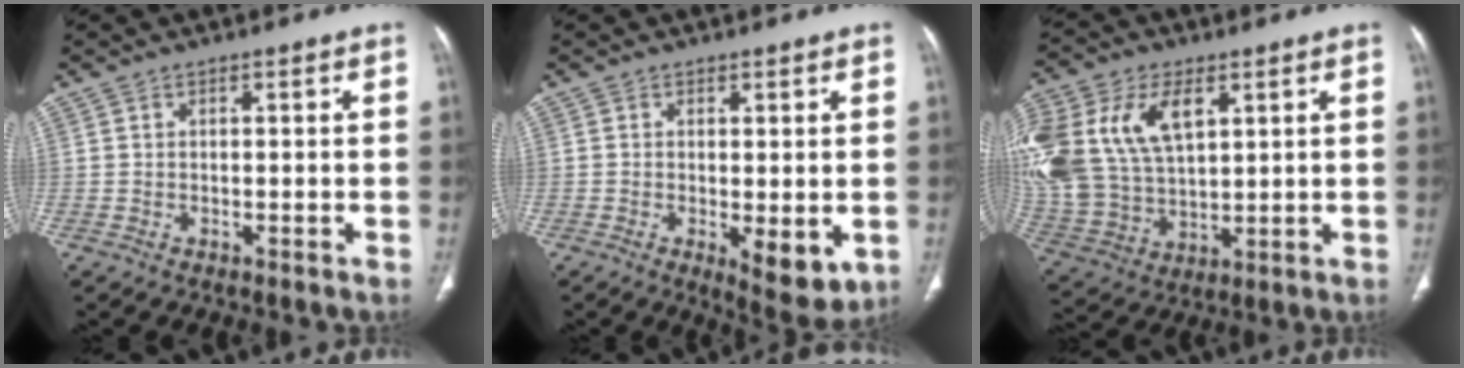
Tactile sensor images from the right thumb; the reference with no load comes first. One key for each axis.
{"total": 7.1, "fx": -1.5, "fy": 2.7, "fz": 6.4, "tx": -0.086, "ty": -0.021, "tz": -0.015}
{"total": 25.2, "fx": 8.3, "fy": 16.0, "fz": 17.6, "tx": -0.411, "ty": 0.014, "tz": 0.171}